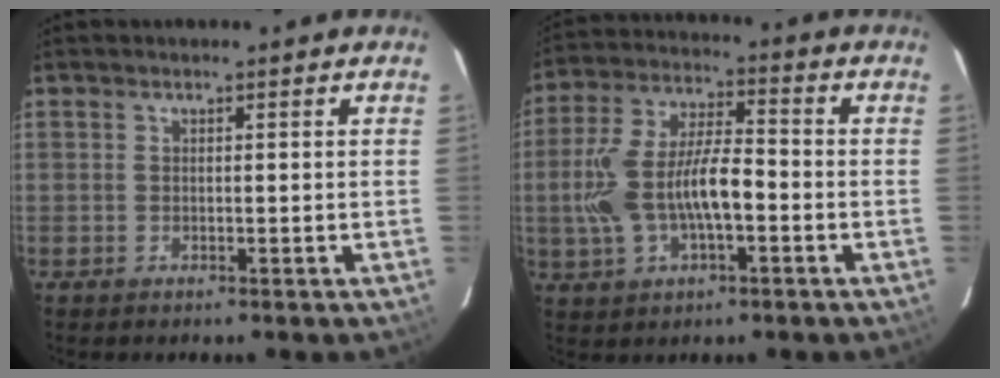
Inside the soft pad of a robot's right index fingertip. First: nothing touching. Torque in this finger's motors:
{"motor_torque": [0.50, -0.19, 0.52, 0.21]}